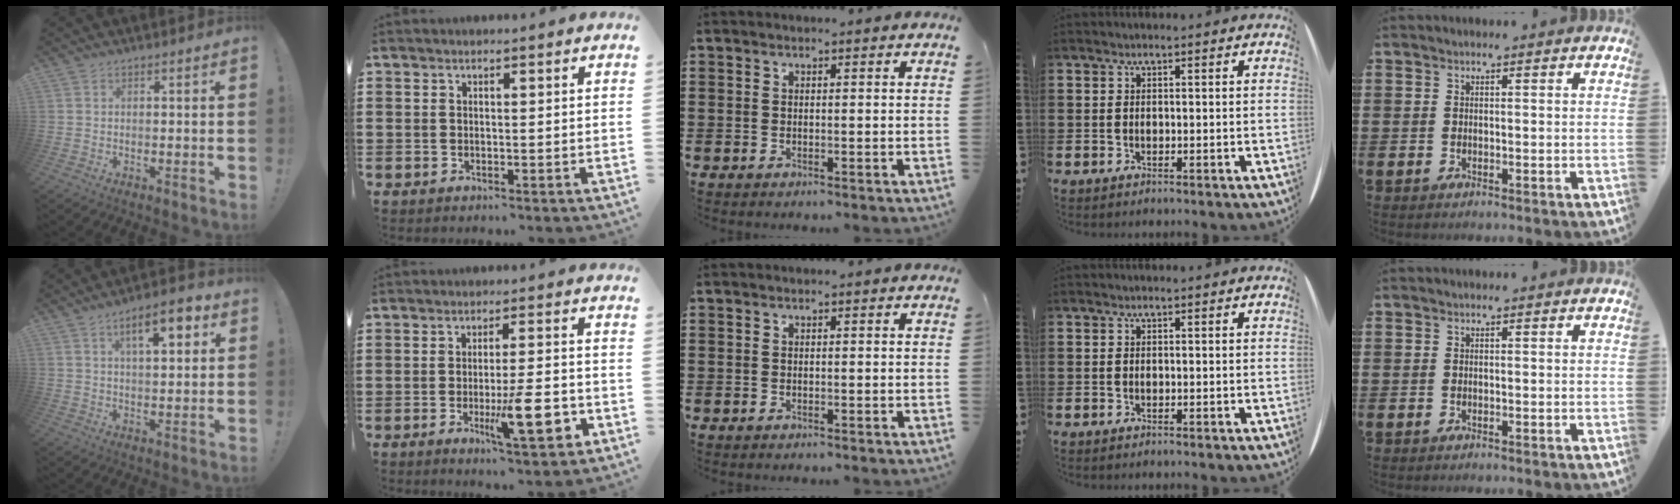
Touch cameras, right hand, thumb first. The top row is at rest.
{"thumb": {"total": 9.7, "force": [4.2, 3.7, 7.8], "torque": [-0.099, -0.013, 0.064]}, "index": {"total": 10.6, "force": [-3.4, 2.4, 9.7], "torque": [-0.147, -0.009, -0.054]}}